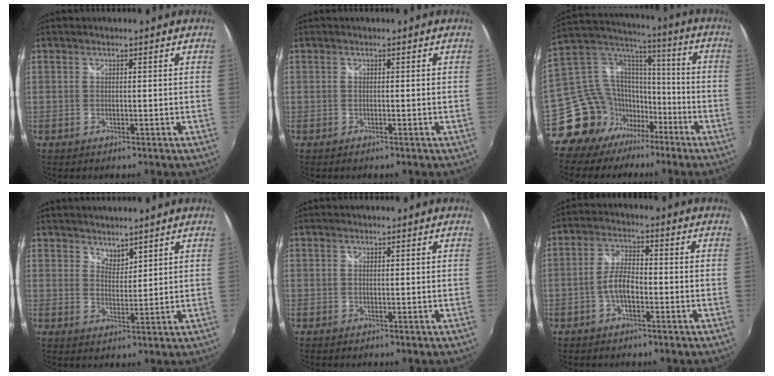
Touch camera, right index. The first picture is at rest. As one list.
[{"total": 0.0}, {"total": 16.7, "force": [-10.9, 11.9, 4.3], "torque": [-0.109, 0.056, -0.178]}, {"total": 3.1, "force": [2.8, 1.2, 0.7], "torque": [-0.005, 0.001, 0.050]}, {"total": 0.0}, {"total": 5.0, "force": [-1.8, 2.1, 4.1], "torque": [-0.085, 0.010, -0.035]}]